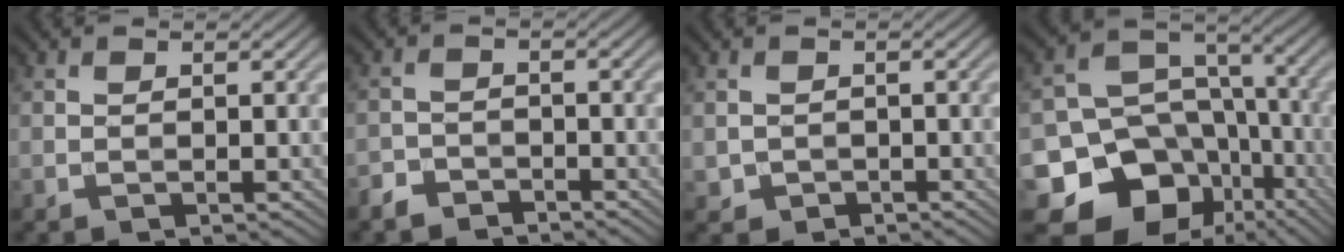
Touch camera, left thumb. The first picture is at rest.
{"total": 2.7, "force": [-2.5, 1.0, 0.1], "torque": [-0.002, 0.002, -0.057]}
{"total": 1.1, "force": [-0.3, 1.1, -0.2], "torque": [-0.003, -0.007, -0.005]}
{"total": 18.6, "force": [-9.0, 15.0, 6.4], "torque": [-0.145, -0.040, -0.140]}